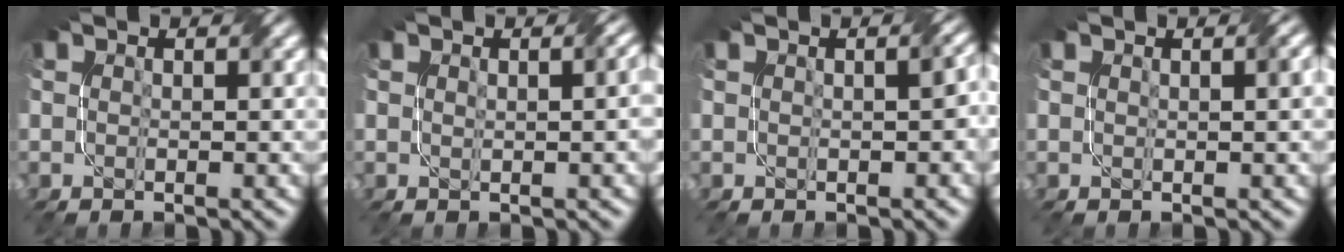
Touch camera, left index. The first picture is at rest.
{"total": 2.6, "force": [0.5, 0.9, 2.3], "torque": [-0.020, 0.009, 0.009]}
{"total": 1.8, "force": [0.2, 0.4, 1.8], "torque": [-0.025, 0.007, 0.003]}
{"total": 2.1, "force": [0.7, 0.7, 1.9], "torque": [-0.018, 0.005, 0.006]}